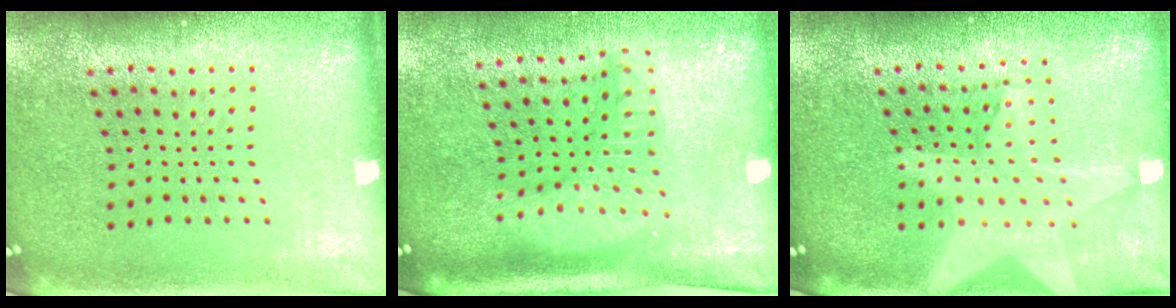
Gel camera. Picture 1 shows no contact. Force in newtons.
{"total": 1.8, "press": 1.4, "slide": 1.0}
{"total": 2.2, "press": 1.8, "slide": 1.2}